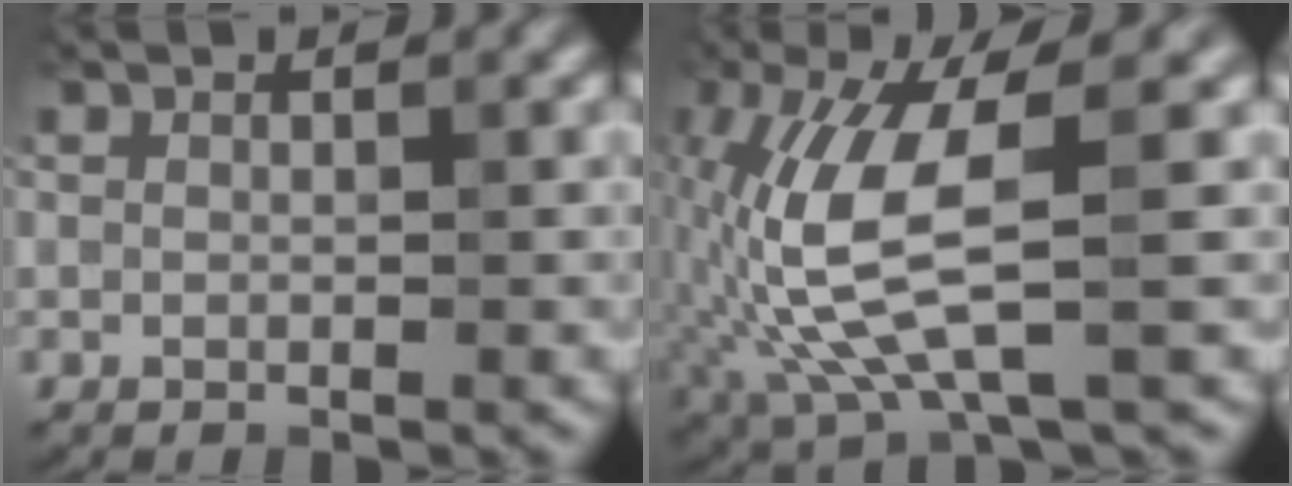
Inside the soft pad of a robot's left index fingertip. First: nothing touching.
{"total": 8.7, "force": [-1.4, 2.2, 8.3], "torque": [-0.190, -0.003, -0.012]}